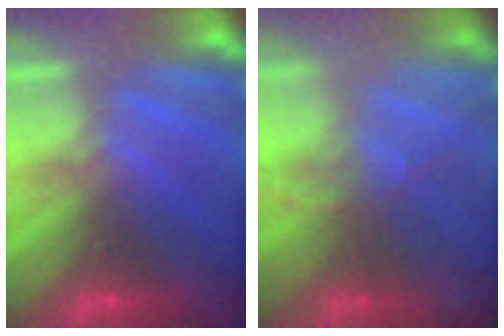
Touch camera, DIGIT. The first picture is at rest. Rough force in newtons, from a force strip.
{"total": 7.6}